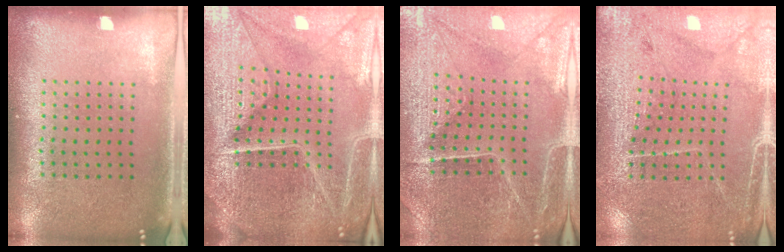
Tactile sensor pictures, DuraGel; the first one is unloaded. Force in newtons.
{"total": 6.2, "press": 5.6, "slide": 2.7}
{"total": 2.9, "press": 2.9, "slide": 0.2}
{"total": 3.0, "press": 2.9, "slide": 0.4}